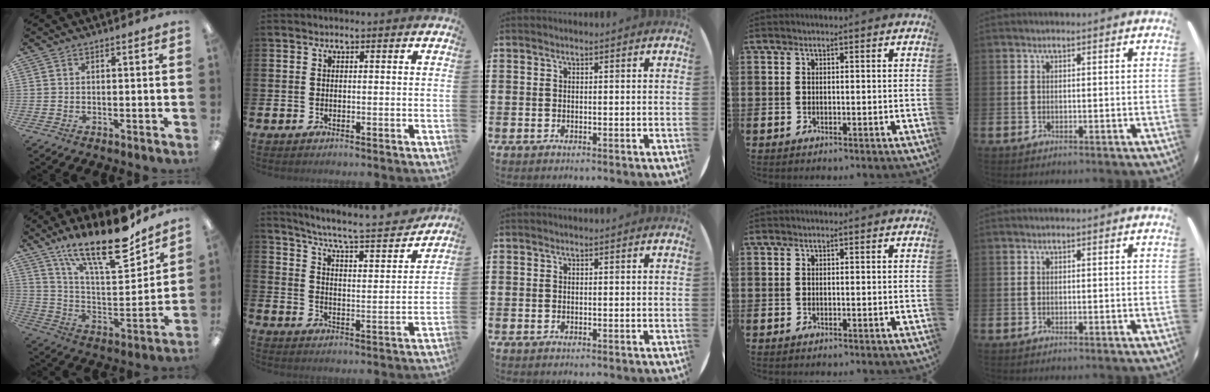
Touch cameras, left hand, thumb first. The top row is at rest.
{"thumb": {"total": 21.6, "force": [15.7, 6.1, 13.5], "torque": [-0.225, -0.102, 0.264]}, "index": {"total": 6.6, "force": [6.1, 0.2, 2.4], "torque": [-0.074, -0.049, 0.098]}}